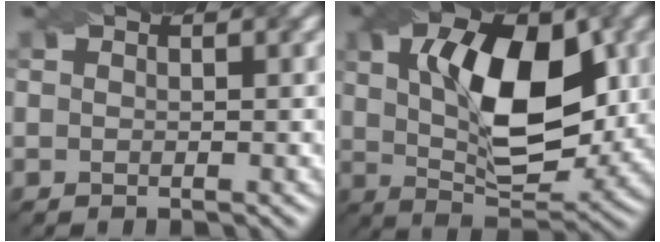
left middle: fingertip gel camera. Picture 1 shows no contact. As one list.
[{"total": 10.6, "force": [2.2, 5.1, 9.0], "torque": [-0.146, 0.004, 0.036]}]